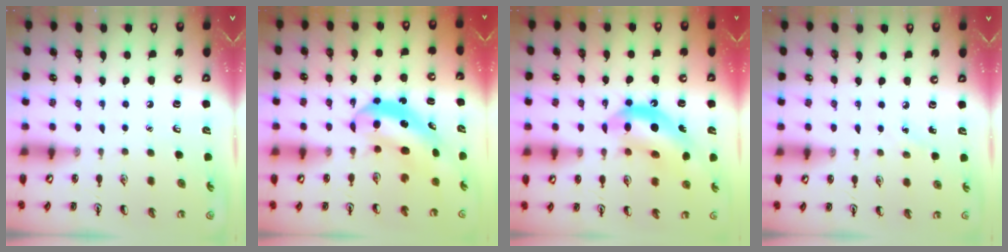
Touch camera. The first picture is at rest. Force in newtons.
{"total": 5.4, "press": 5.3, "slide": 1.1}
{"total": 12.9, "press": 12.3, "slide": 3.8}
{"total": 3.9, "press": 3.7, "slide": 1.4}